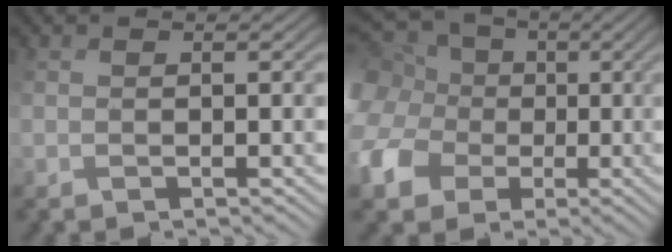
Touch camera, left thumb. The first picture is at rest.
{"total": 13.4, "force": [2.8, 11.4, 6.5], "torque": [-0.212, 0.017, 0.041]}